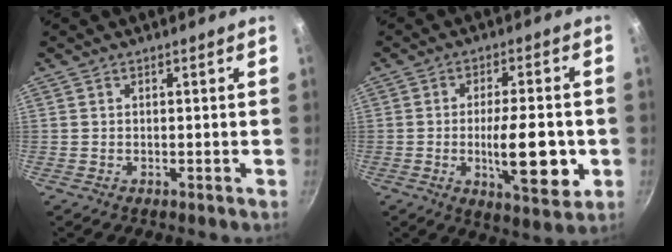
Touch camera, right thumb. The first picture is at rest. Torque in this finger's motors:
{"motor_torque": [-0.34, 0.74, 0.63, 0.00, 0.07]}